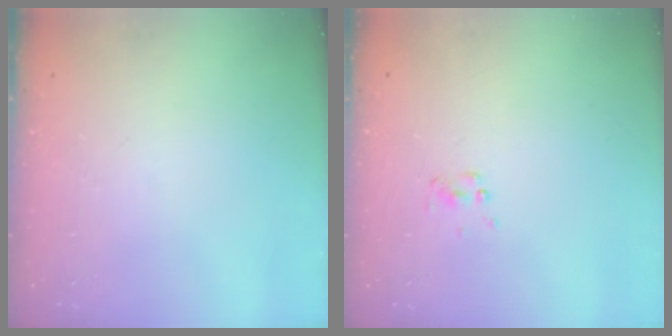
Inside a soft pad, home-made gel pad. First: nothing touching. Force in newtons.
{"total": 1.5, "press": 1.5, "slide": 0.2}